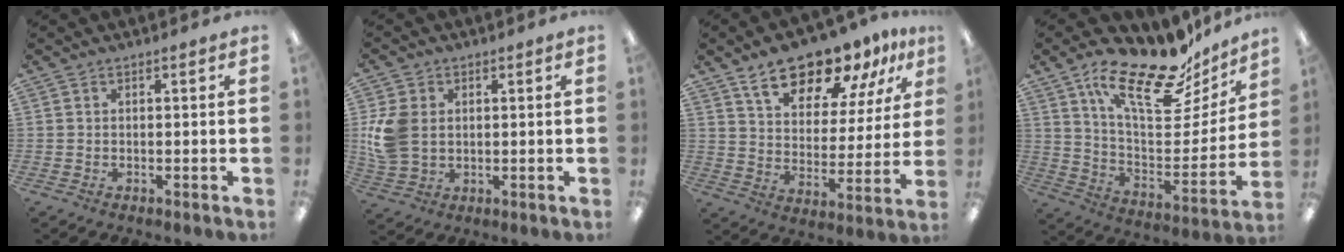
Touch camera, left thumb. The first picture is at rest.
{"total": 9.7, "force": [1.5, 7.7, 5.8], "torque": [-0.136, 0.009, 0.029]}
{"total": 16.7, "force": [12.8, 7.4, 7.8], "torque": [-0.130, -0.073, 0.226]}
{"total": 23.8, "force": [16.4, 9.3, 14.6], "torque": [-0.220, -0.104, 0.275]}